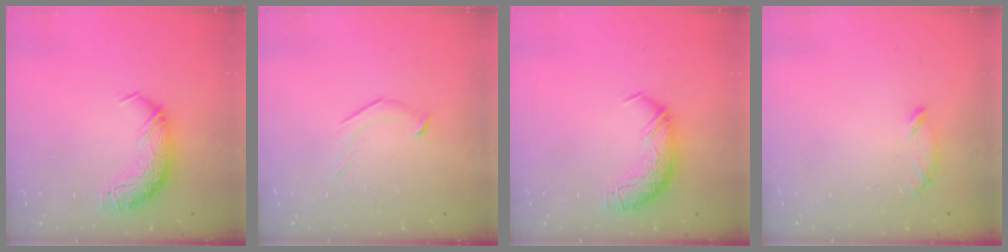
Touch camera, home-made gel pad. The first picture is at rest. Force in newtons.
{"total": 5.7, "press": 5.5, "slide": 1.2}
{"total": 0.0}
{"total": 6.9, "press": 6.8, "slide": 0.8}